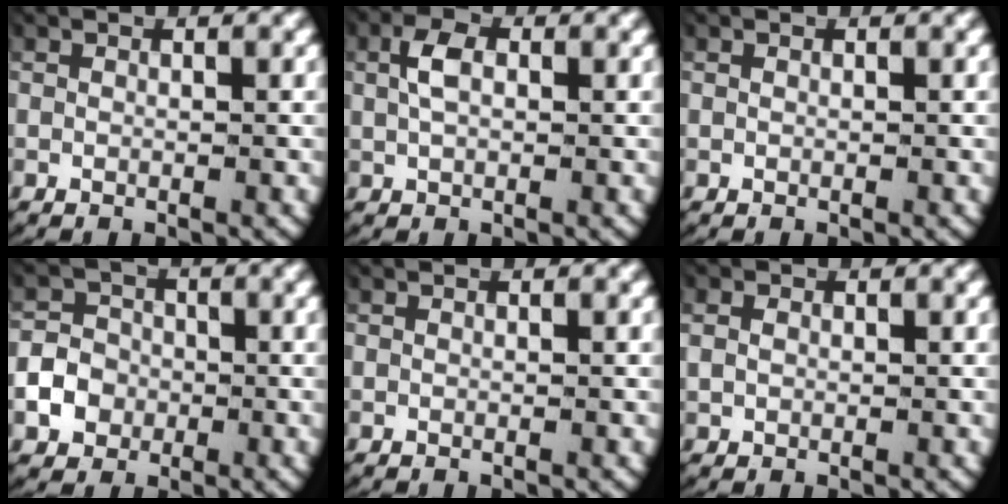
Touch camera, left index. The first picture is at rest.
{"total": 2.4, "force": [0.5, 1.4, 2.0], "torque": [-0.049, -0.001, 0.012]}
{"total": 0.0}
{"total": 6.1, "force": [-1.4, 5.6, 1.9], "torque": [-0.042, -0.011, -0.030]}
{"total": 0.0}
{"total": 1.2, "force": [0.3, 1.0, 0.6], "torque": [-0.023, -0.007, 0.012]}